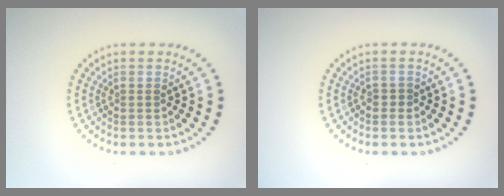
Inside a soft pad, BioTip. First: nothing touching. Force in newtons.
{"total": 0.6, "press": 0.3, "slide": 0.4}